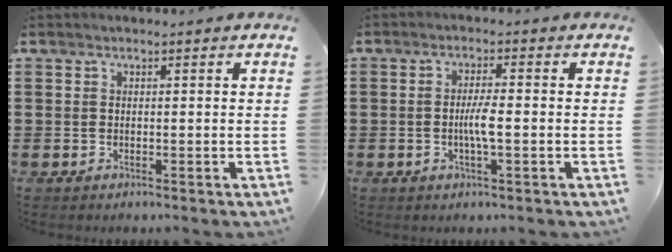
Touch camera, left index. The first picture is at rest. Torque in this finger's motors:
{"motor_torque": [0.27, 0.19, 0.12, 0.07]}